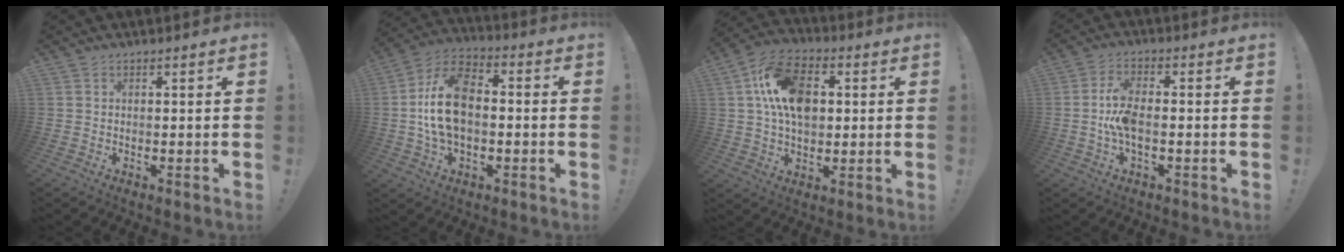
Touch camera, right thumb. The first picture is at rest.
{"total": 15.7, "force": [-0.7, 10.2, 12.0], "torque": [-0.210, 0.012, -0.016]}
{"total": 16.7, "force": [3.1, 11.1, 12.1], "torque": [-0.197, 0.011, 0.059]}
{"total": 7.4, "force": [-1.2, 2.8, 6.7], "torque": [-0.142, 0.001, -0.022]}